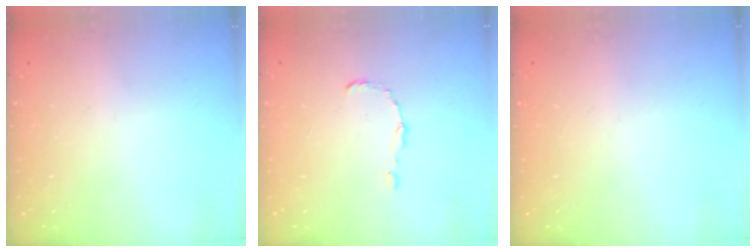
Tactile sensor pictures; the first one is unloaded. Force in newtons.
{"total": 1.0, "press": 1.0, "slide": 0.0}
{"total": 0.0}